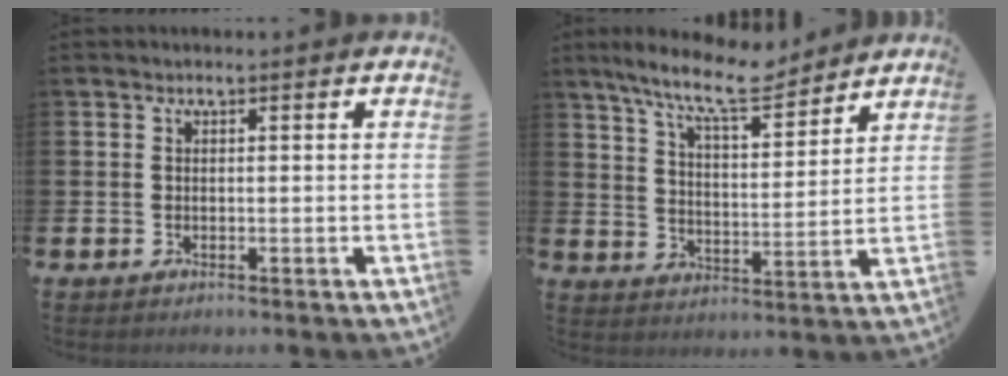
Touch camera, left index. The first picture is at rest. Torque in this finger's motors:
{"motor_torque": [1.06, -1.08, 0.70, 0.21]}